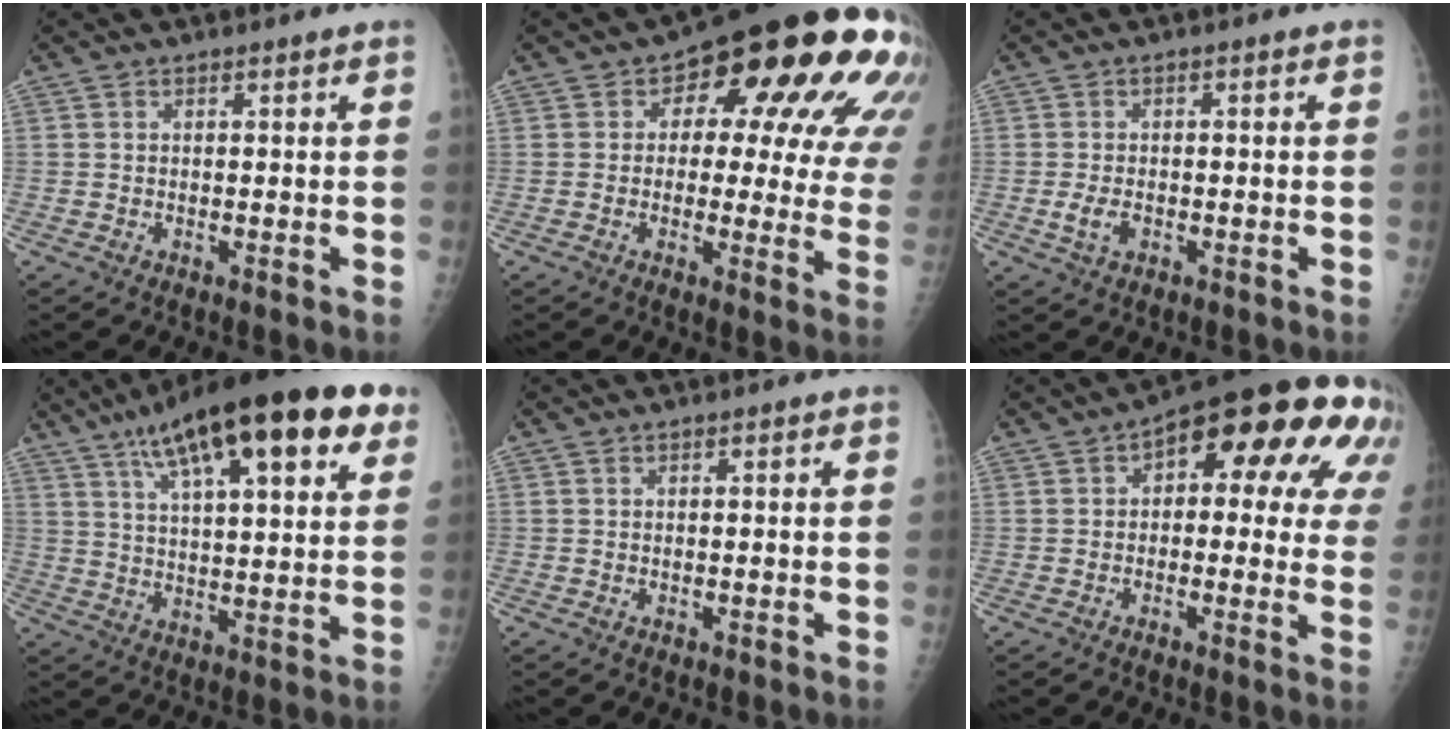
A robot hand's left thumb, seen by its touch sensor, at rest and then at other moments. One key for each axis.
{"total": 23.6, "fx": 7.6, "fy": 11.3, "fz": 19.2, "tx": -0.191, "ty": 0.008, "tz": 0.090}
{"total": 2.9, "fx": -1.1, "fy": 1.7, "fz": 2.0, "tx": -0.042, "ty": 0.004, "tz": -0.018}
{"total": 24.8, "fx": 13.0, "fy": 7.5, "fz": 19.7, "tx": -0.289, "ty": -0.005, "tz": 0.197}
{"total": 0.0}
{"total": 20.1, "fx": 6.8, "fy": 9.7, "fz": 16.3, "tx": -0.155, "ty": 0.025, "tz": 0.073}